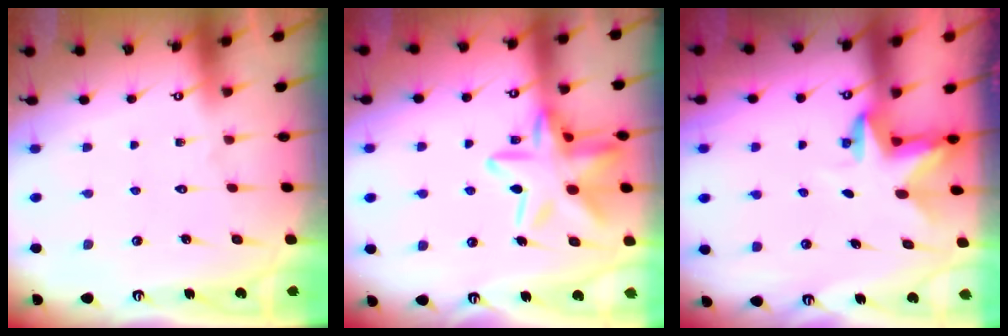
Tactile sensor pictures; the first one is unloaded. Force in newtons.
{"total": 18.2, "press": 18.1, "slide": 1.3}
{"total": 2.9, "press": 2.9, "slide": 0.1}